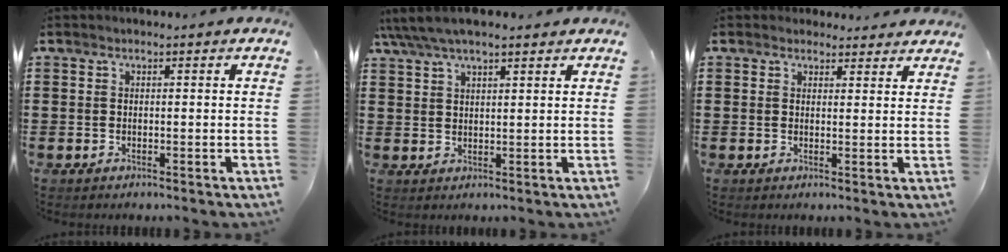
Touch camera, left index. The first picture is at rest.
{"total": 4.7, "force": [3.7, 1.1, 2.6], "torque": [-0.059, 0.001, 0.068]}
{"total": 2.4, "force": [2.3, 0.8, 0.2], "torque": [-0.003, -0.004, 0.042]}